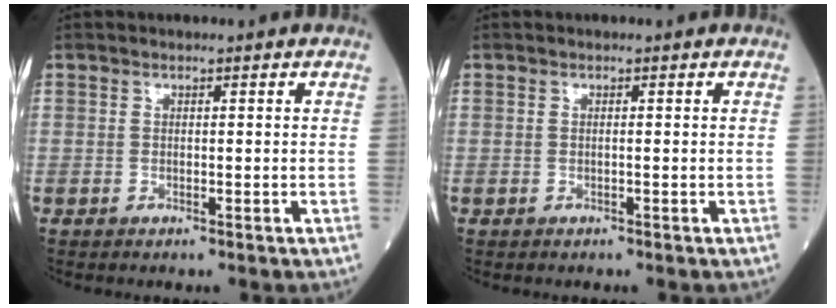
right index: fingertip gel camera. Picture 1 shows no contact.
{"total": 0.0}